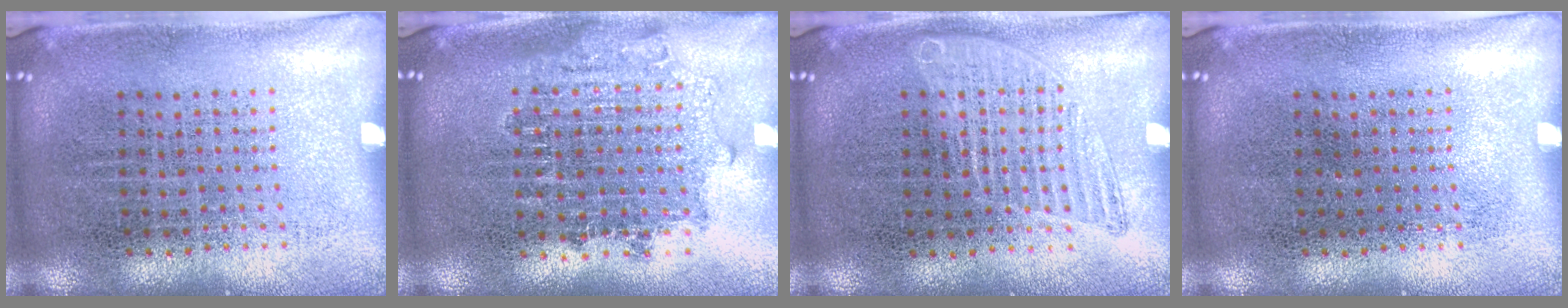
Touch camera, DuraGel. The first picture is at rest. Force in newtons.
{"total": 1.7, "press": 1.4, "slide": 1.0}
{"total": 1.4, "press": 1.4, "slide": 0.1}
{"total": 0.0}